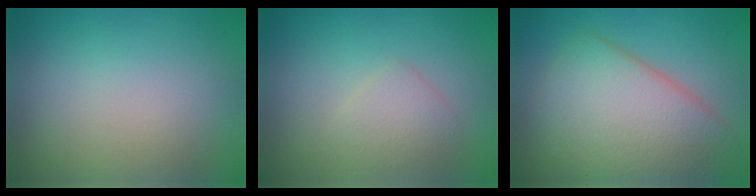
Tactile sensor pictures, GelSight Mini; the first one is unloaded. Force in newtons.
{"total": 1.8, "press": 1.8, "slide": 0.1}
{"total": 7.7, "press": 7.7, "slide": 0.2}